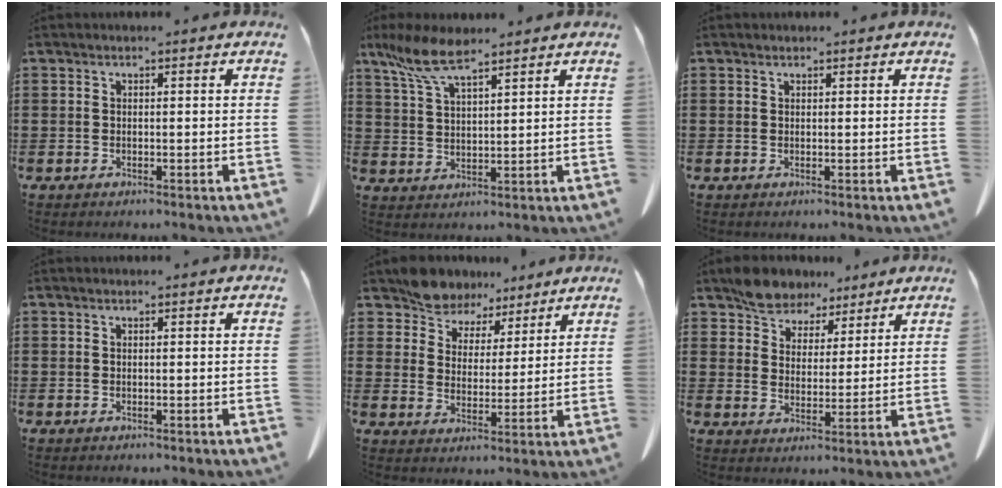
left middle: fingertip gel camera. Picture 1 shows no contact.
{"total": 7.5, "force": [5.4, 1.7, 4.9], "torque": [-0.117, -0.008, 0.099]}
{"total": 0.6, "force": [0.5, 0.2, 0.1], "torque": [-0.003, 0.000, 0.011]}
{"total": 0.0}
{"total": 7.2, "force": [6.6, 2.8, 0.5], "torque": [-0.046, -0.029, 0.126]}
{"total": 6.3, "force": [5.5, 2.9, 0.7], "torque": [-0.041, -0.013, 0.106]}